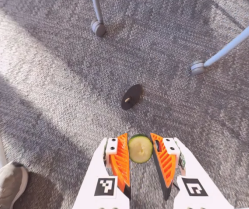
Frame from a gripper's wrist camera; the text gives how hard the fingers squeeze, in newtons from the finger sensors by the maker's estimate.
{"total": 8.5, "left": 8.7, "right": 8.3}